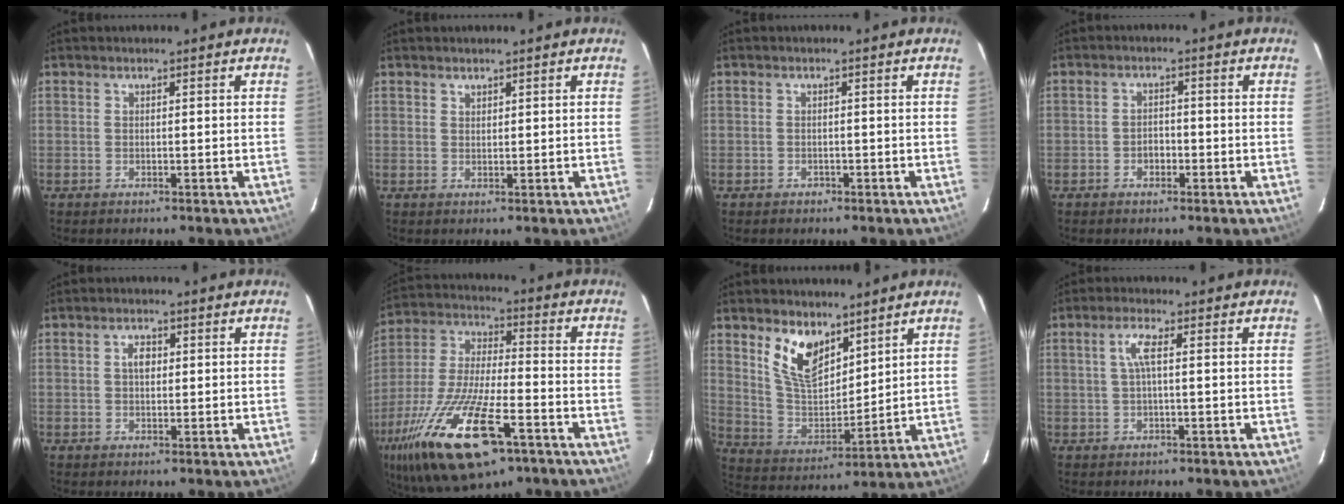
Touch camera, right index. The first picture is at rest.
{"total": 0.9, "force": [0.8, 0.5, 0.1], "torque": [-0.001, 0.002, 0.014]}
{"total": 1.1, "force": [-0.7, 0.8, 0.0], "torque": [-0.001, 0.003, -0.010]}
{"total": 2.3, "force": [-1.2, 1.6, 1.2], "torque": [-0.023, 0.007, -0.019]}
{"total": 2.2, "force": [0.3, 1.5, 1.6], "torque": [-0.028, 0.008, 0.004]}
{"total": 24.5, "force": [-13.1, 8.1, 19.1], "torque": [-0.389, -0.055, -0.232]}
{"total": 11.5, "force": [7.1, 6.0, 6.8], "torque": [-0.130, 0.003, 0.147]}
{"total": 3.1, "force": [0.3, 0.2, 3.1], "torque": [-0.064, 0.005, 0.005]}